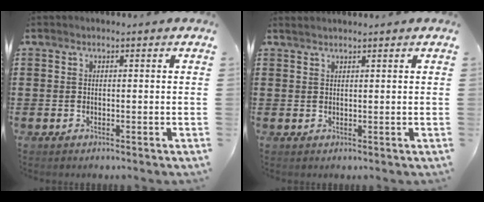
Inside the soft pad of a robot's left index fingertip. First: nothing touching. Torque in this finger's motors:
{"motor_torque": [0.13, 0.34, 0.00, 0.01]}